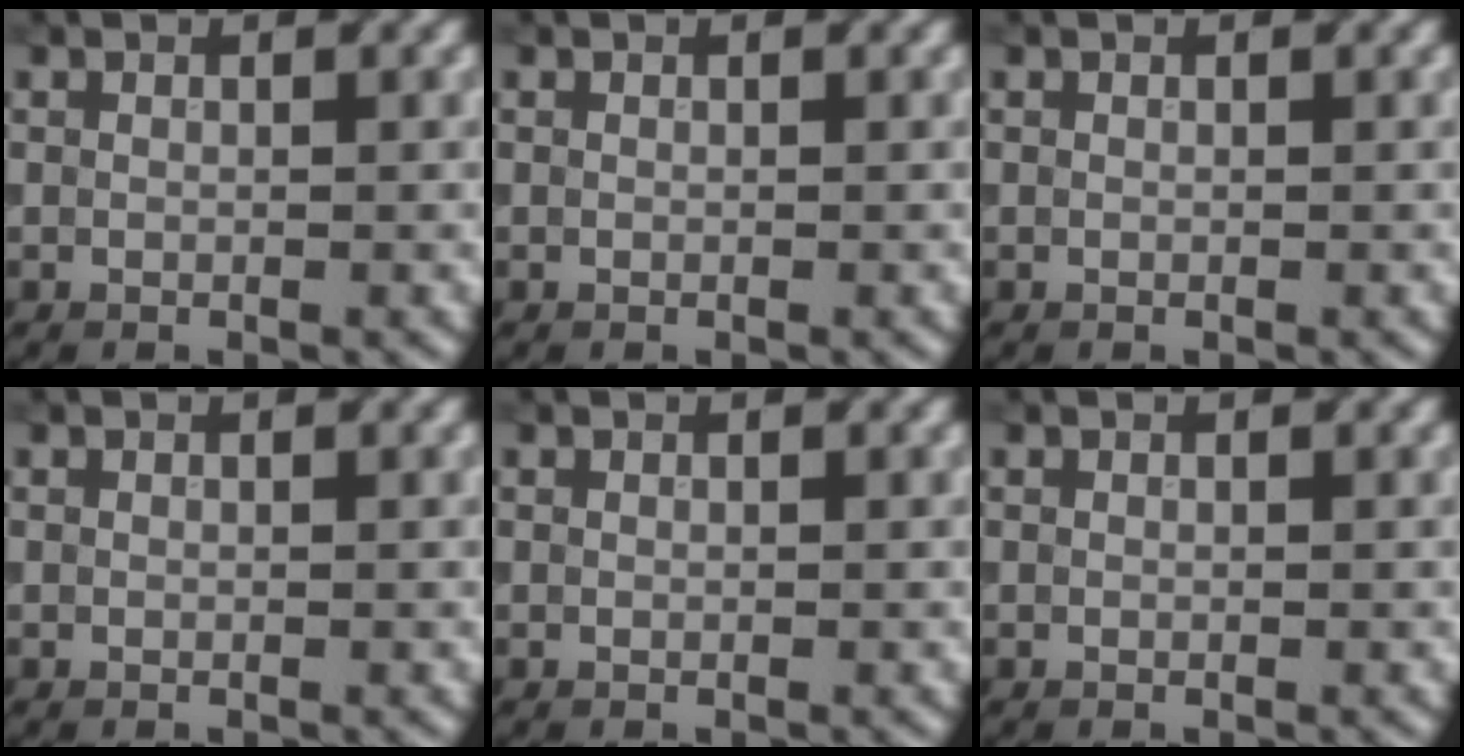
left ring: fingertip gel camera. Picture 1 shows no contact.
{"total": 0.0}
{"total": 0.0}
{"total": 0.0}
{"total": 0.0}
{"total": 0.0}